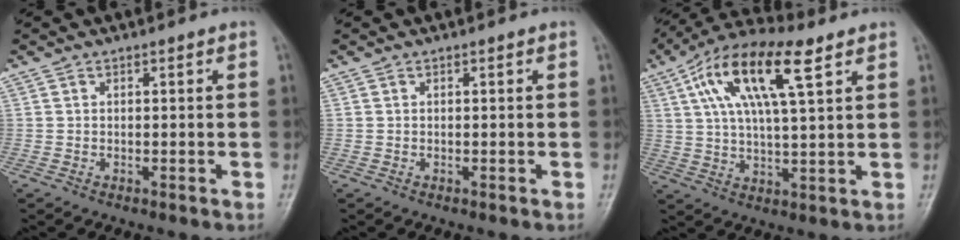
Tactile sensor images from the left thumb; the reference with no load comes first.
{"total": 0.0}
{"total": 15.4, "force": [6.6, 4.8, 13.0], "torque": [-0.242, 0.006, 0.114]}